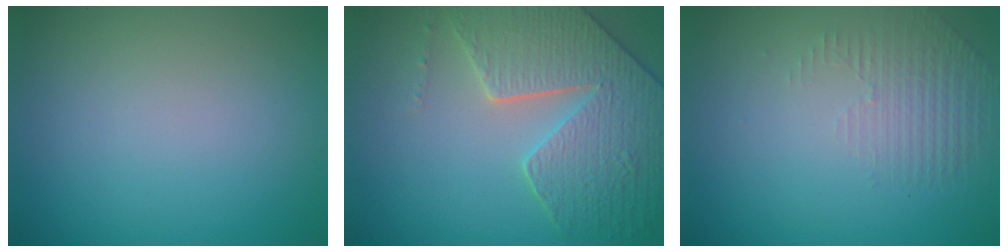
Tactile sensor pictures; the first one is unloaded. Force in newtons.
{"total": 6.4, "press": 5.5, "slide": 3.2}
{"total": 1.3, "press": 0.5, "slide": 1.2}